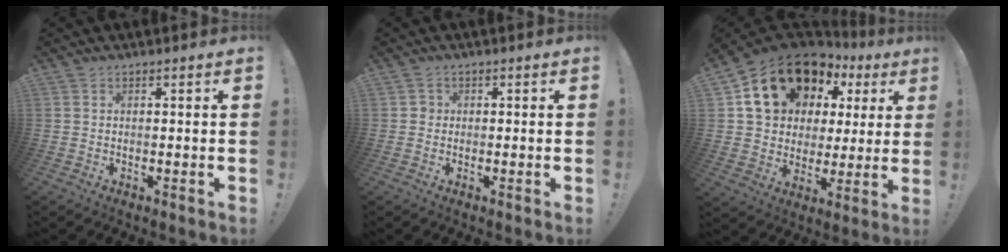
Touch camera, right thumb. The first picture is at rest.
{"total": 1.5, "force": [-0.2, 1.5, 0.5], "torque": [-0.006, 0.004, -0.005]}
{"total": 18.0, "force": [9.8, 12.6, 8.4], "torque": [-0.130, -0.051, 0.196]}